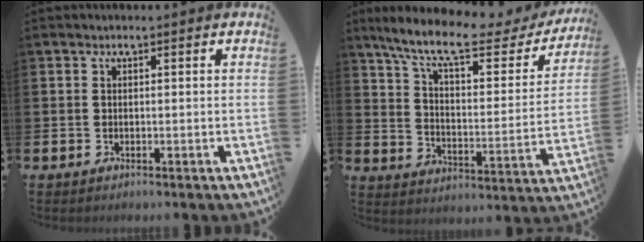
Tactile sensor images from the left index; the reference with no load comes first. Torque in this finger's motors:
{"motor_torque": [1.07, -1.07, 0.77, 0.21]}